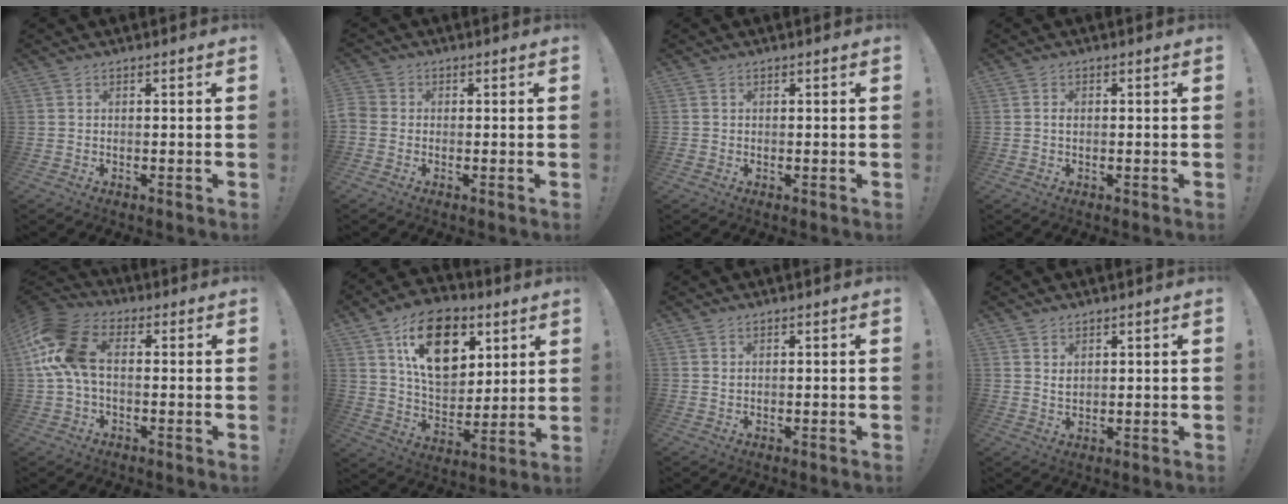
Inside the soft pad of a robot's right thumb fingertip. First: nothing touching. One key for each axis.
{"total": 2.5, "fx": -0.9, "fy": 2.0, "fz": 1.2, "tx": -0.027, "ty": 0.007, "tz": -0.018}
{"total": 0.7, "fx": -0.1, "fy": 0.7, "fz": -0.1, "tx": -0.001, "ty": 0.002, "tz": -0.001}
{"total": 1.0, "fx": 0.0, "fy": 0.6, "fz": 0.9, "tx": -0.018, "ty": 0.004, "tz": 0.000}
{"total": 13.9, "fx": 1.8, "fy": 8.4, "fz": 11.0, "tx": -0.236, "ty": 0.007, "tz": 0.038}
{"total": 19.7, "fx": 9.2, "fy": 12.8, "fz": 11.9, "tx": -0.181, "ty": -0.034, "tz": 0.165}
{"total": 0.7, "fx": 0.5, "fy": 0.1, "fz": 0.4, "tx": -0.002, "ty": -0.003, "tz": 0.009}
{"total": 2.3, "fx": 1.6, "fy": 1.2, "fz": 1.0, "tx": -0.010, "ty": -0.010, "tz": 0.027}